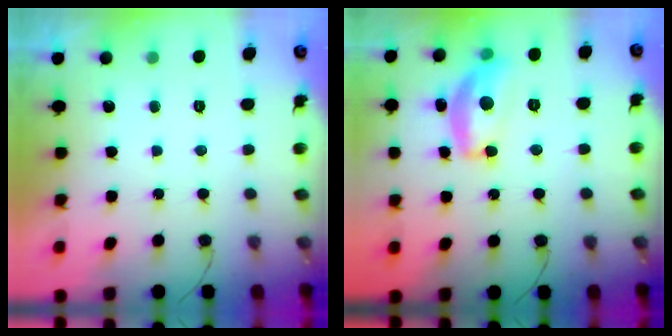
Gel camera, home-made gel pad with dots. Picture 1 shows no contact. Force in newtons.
{"total": 14.0, "press": 14.0, "slide": 0.7}